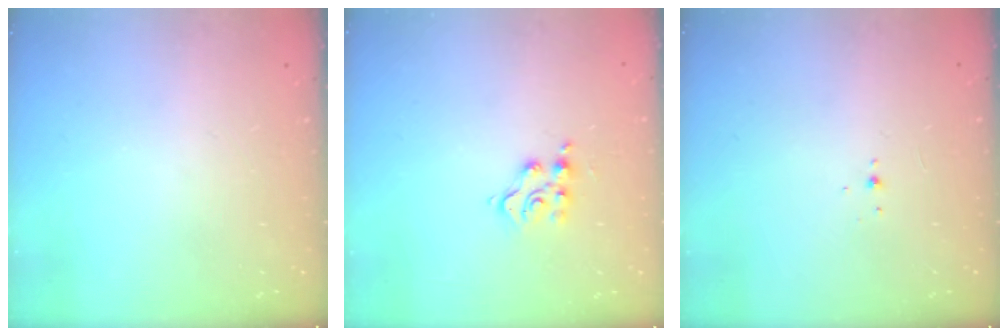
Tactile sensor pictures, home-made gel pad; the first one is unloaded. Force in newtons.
{"total": 5.5, "press": 5.5, "slide": 0.1}
{"total": 2.0, "press": 1.9, "slide": 0.8}